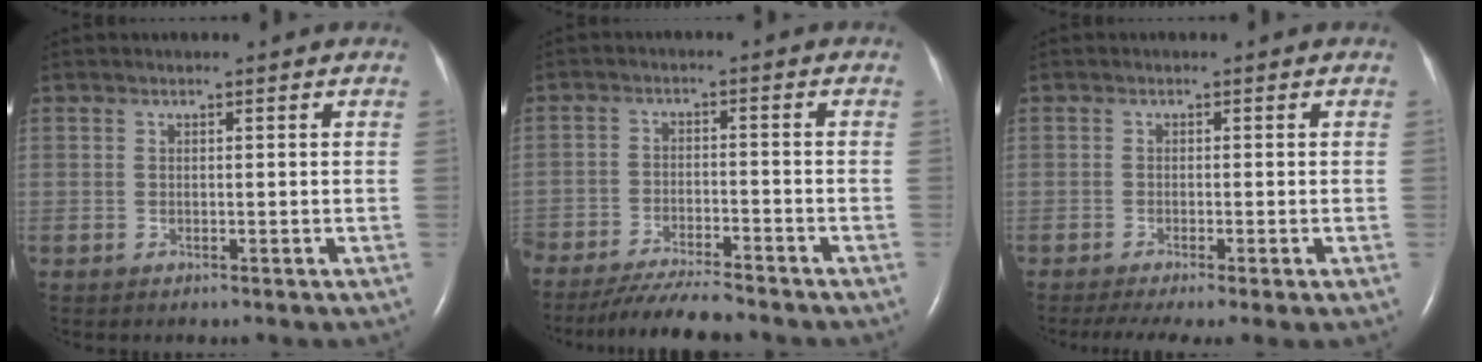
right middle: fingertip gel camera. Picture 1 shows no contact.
{"total": 9.6, "force": [-8.6, 0.6, 4.1], "torque": [-0.060, -0.024, -0.140]}
{"total": 6.7, "force": [-4.6, 0.6, 4.8], "torque": [-0.075, -0.019, -0.077]}